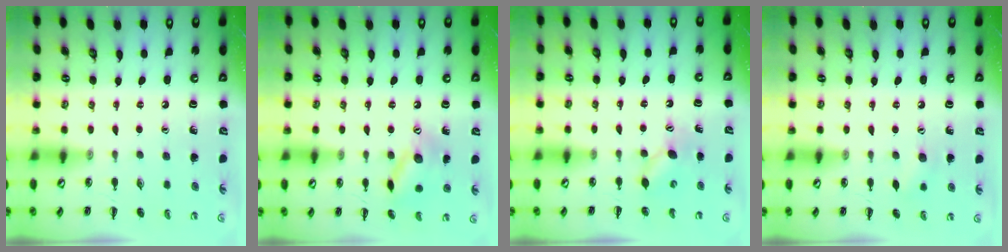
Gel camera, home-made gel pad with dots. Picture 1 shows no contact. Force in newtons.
{"total": 11.3, "press": 11.3, "slide": 0.5}
{"total": 4.5, "press": 4.4, "slide": 1.0}
{"total": 6.8, "press": 6.7, "slide": 1.2}